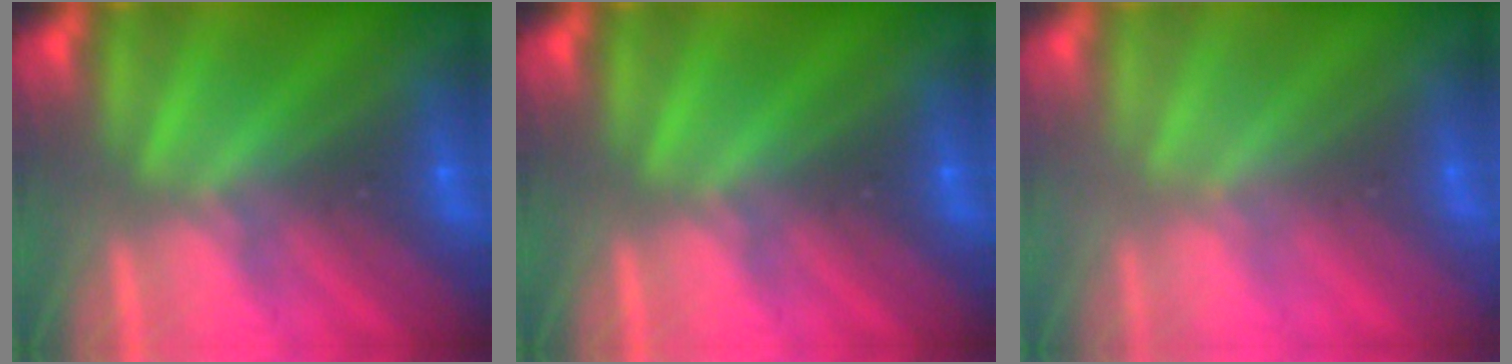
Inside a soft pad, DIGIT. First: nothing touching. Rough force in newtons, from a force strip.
{"total": 0.0}
{"total": 2.5}